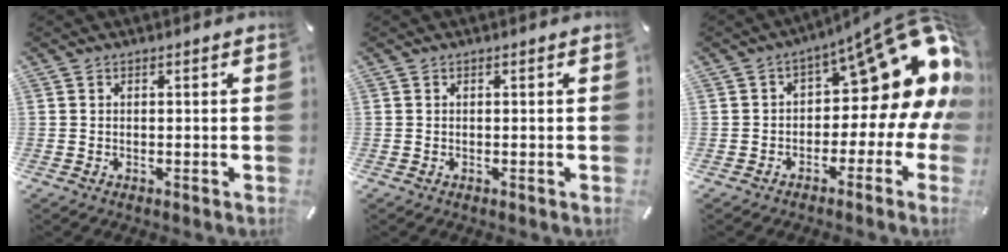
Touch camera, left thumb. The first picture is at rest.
{"total": 0.0}
{"total": 18.2, "force": [8.0, 8.8, 13.8], "torque": [-0.175, -0.065, 0.129]}